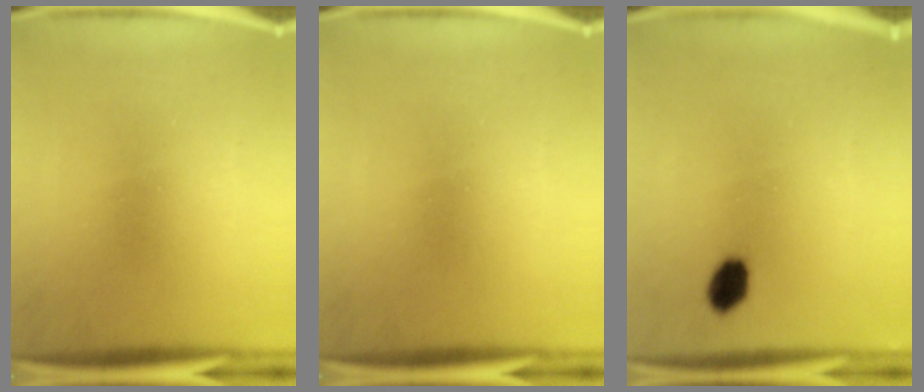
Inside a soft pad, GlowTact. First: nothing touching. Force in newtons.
{"total": 0.0}
{"total": 4.4}